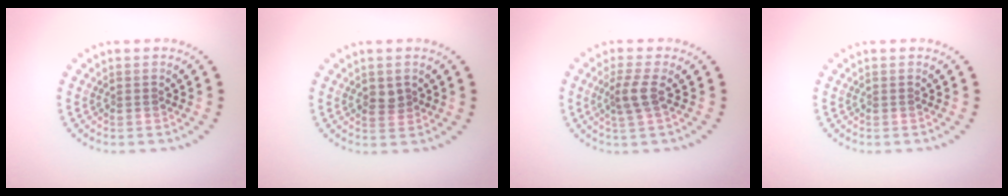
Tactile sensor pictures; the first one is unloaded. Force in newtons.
{"total": 1.5, "press": 1.4, "slide": 0.3}
{"total": 2.4, "press": 1.9, "slide": 1.6}
{"total": 0.0}